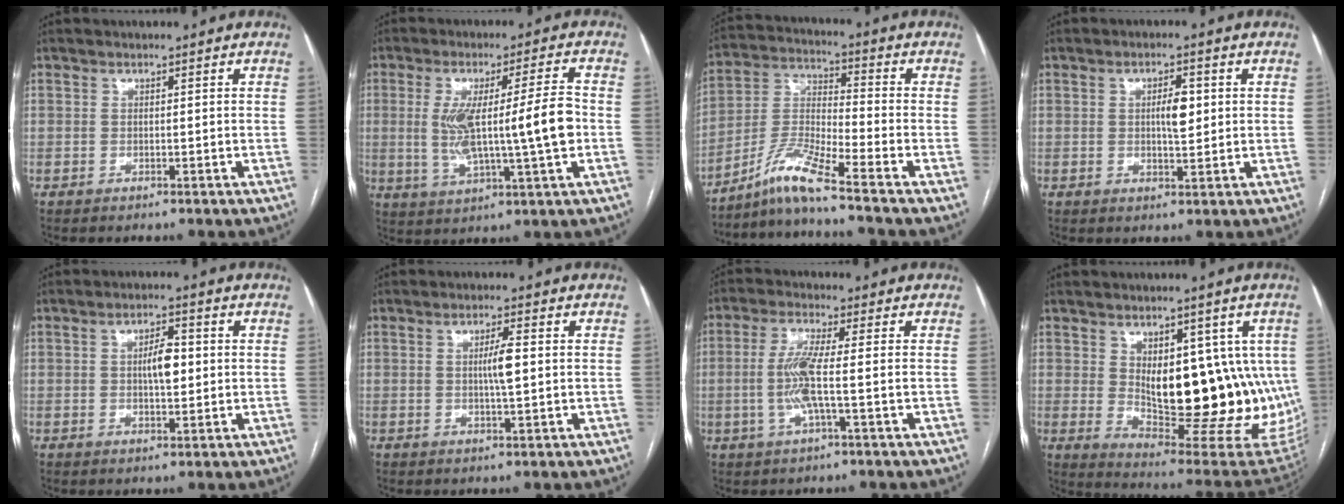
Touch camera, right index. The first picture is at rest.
{"total": 12.2, "force": [-0.4, 0.8, 12.2], "torque": [-0.218, 0.010, 0.000]}
{"total": 8.3, "force": [-6.7, -1.5, 4.5], "torque": [-0.104, -0.009, -0.132]}
{"total": 3.9, "force": [0.6, 1.2, 3.7], "torque": [-0.061, 0.002, 0.011]}
{"total": 4.6, "force": [0.4, 1.6, 4.3], "torque": [-0.075, 0.006, 0.008]}
{"total": 3.6, "force": [0.3, 0.2, 3.6], "torque": [-0.065, -0.002, 0.005]}
{"total": 6.3, "force": [-0.9, 0.1, 6.3], "torque": [-0.133, -0.001, -0.021]}
{"total": 19.7, "force": [1.1, 7.8, 18.0], "torque": [-0.205, -0.009, 0.045]}